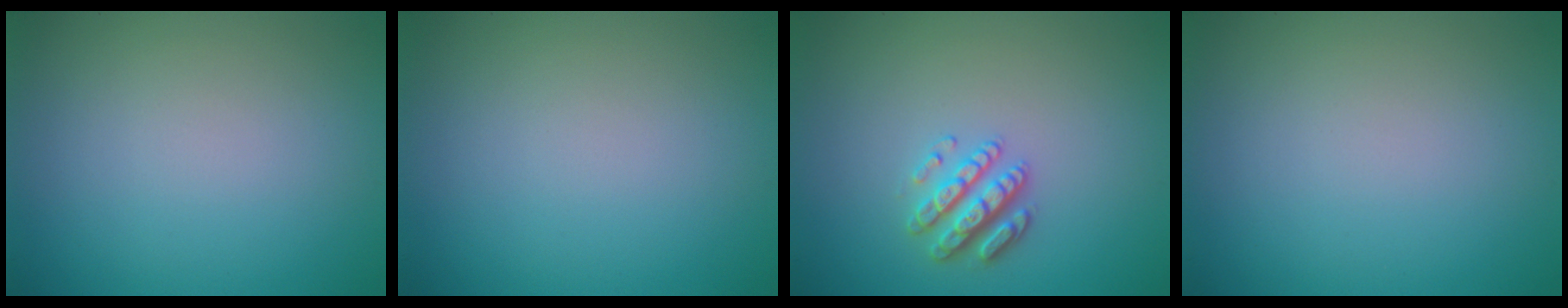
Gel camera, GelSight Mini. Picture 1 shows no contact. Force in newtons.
{"total": 0.0}
{"total": 2.8, "press": 2.7, "slide": 0.8}
{"total": 0.0}